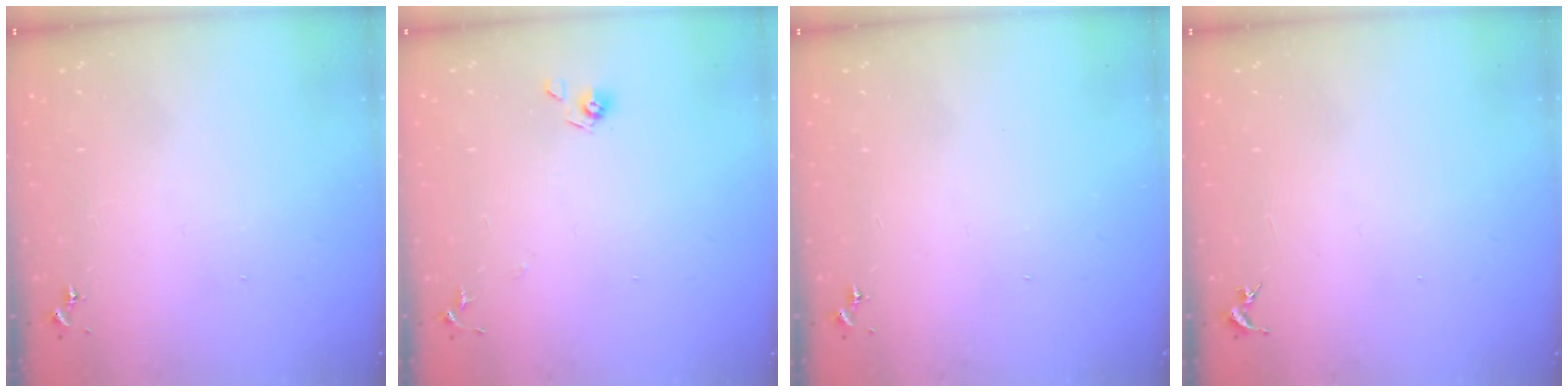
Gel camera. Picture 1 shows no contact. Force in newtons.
{"total": 6.5, "press": 6.4, "slide": 1.3}
{"total": 0.0}
{"total": 0.0}